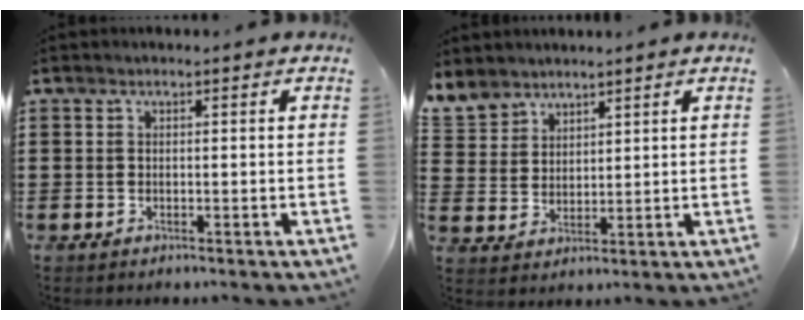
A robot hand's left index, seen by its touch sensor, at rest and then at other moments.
{"total": 4.9, "force": [4.1, 2.8, 0.3], "torque": [-0.030, -0.006, 0.078]}